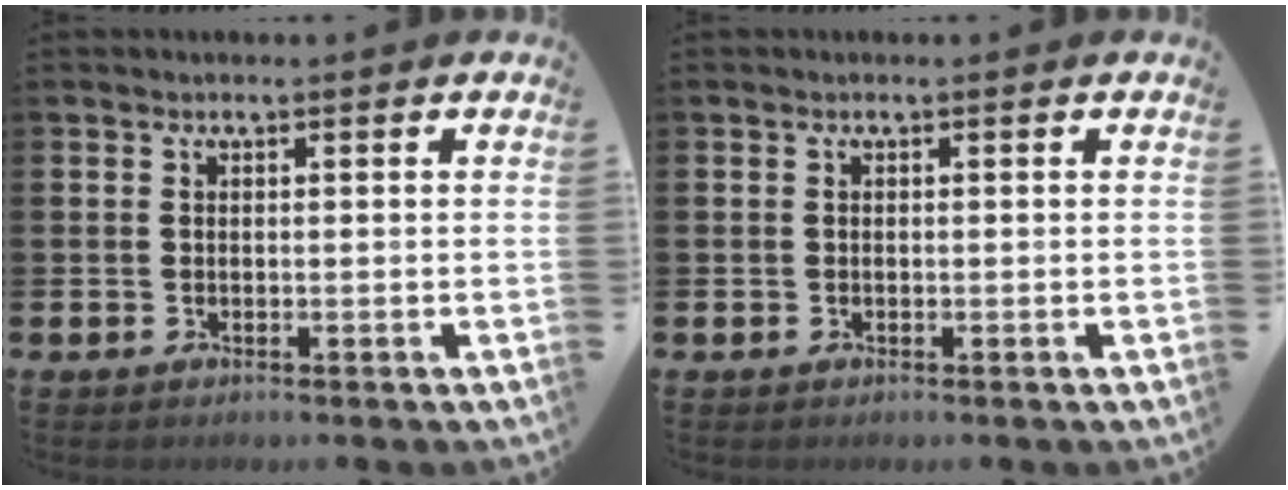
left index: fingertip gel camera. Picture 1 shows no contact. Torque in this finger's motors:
{"motor_torque": [-0.04, -0.01, -0.04, -0.01]}